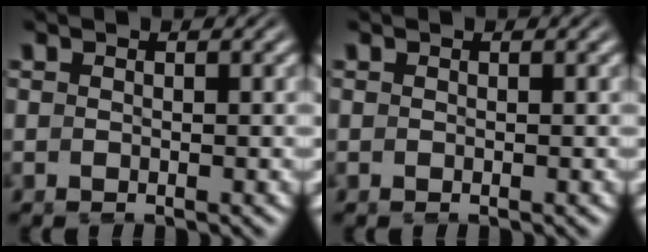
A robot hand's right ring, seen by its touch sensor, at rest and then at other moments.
{"total": 0.0}